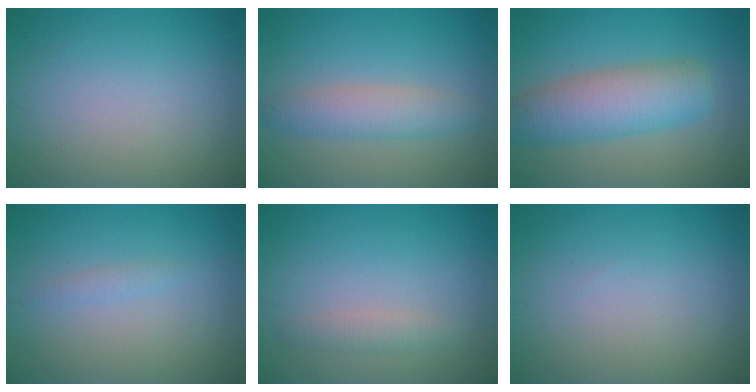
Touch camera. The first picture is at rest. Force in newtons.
{"total": 3.3, "press": 3.3, "slide": 0.0}
{"total": 6.4, "press": 6.4, "slide": 0.2}
{"total": 0.9, "press": 0.9, "slide": 0.0}
{"total": 1.4, "press": 1.4, "slide": 0.0}
{"total": 0.0}